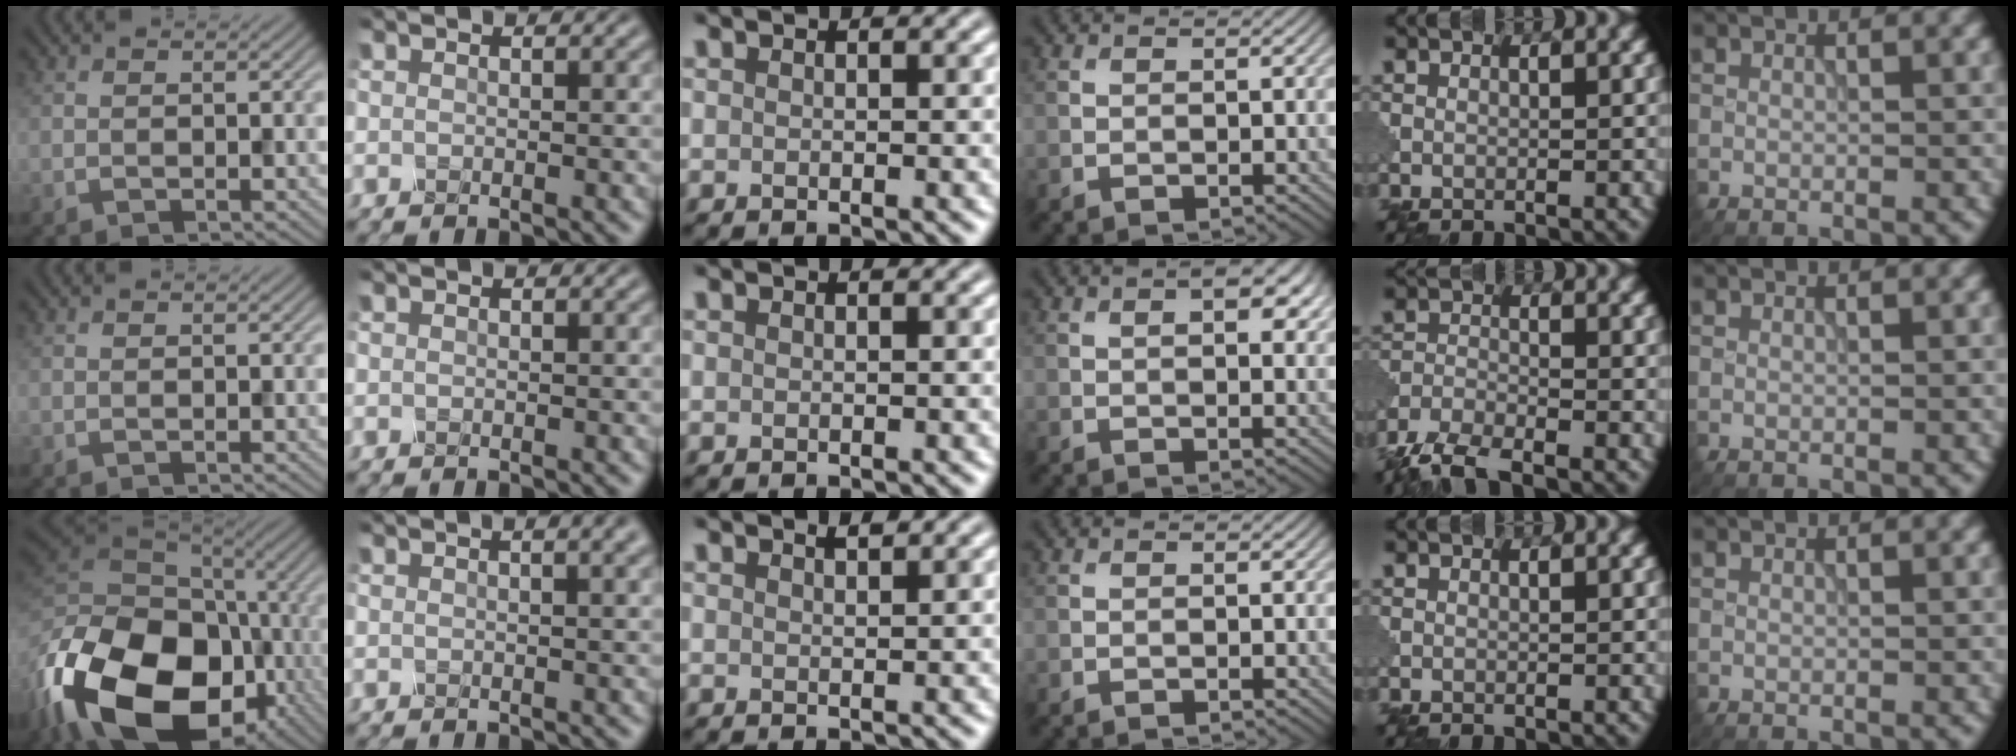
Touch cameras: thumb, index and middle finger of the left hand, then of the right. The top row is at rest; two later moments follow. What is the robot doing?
{"motion": "shake", "object": "sieve"}